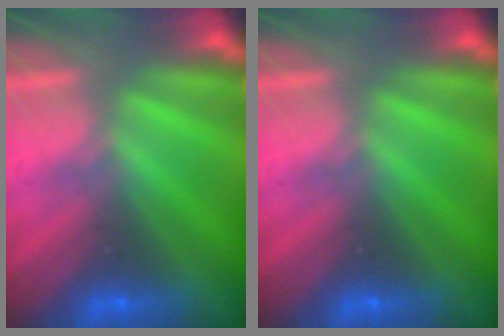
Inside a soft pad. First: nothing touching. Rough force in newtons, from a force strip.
{"total": 0.0}